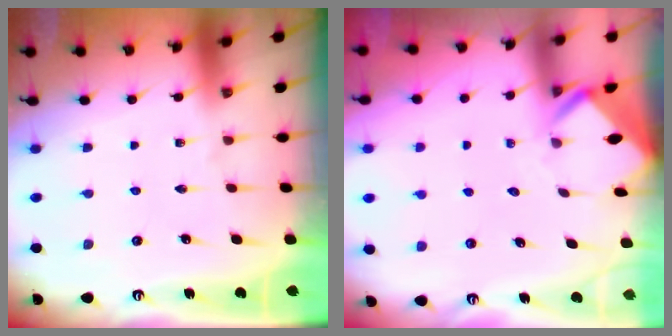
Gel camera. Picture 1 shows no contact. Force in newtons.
{"total": 2.5, "press": 2.5, "slide": 0.1}